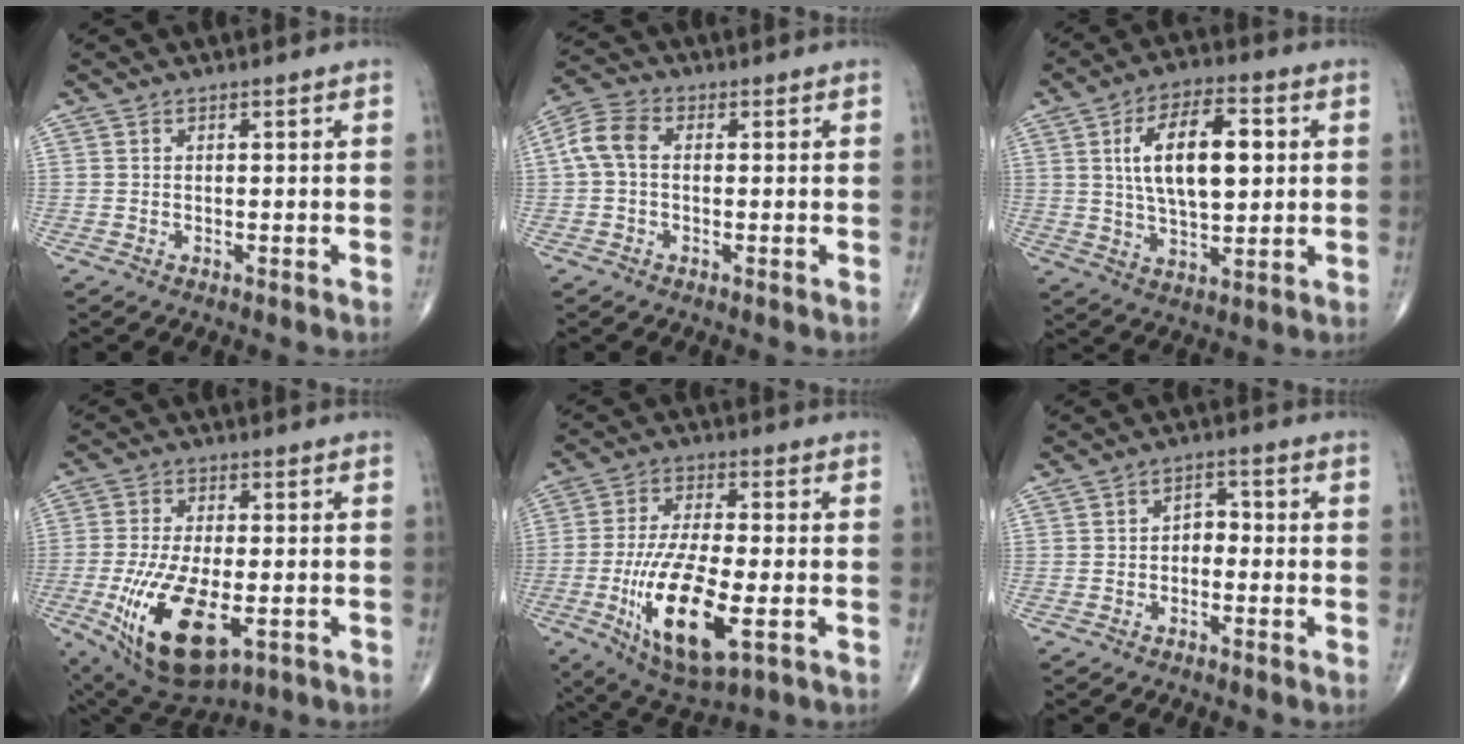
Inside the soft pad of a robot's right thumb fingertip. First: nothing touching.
{"total": 6.0, "force": [0.3, 4.1, 4.4], "torque": [-0.093, 0.019, -0.003]}
{"total": 14.6, "force": [2.7, 6.9, 12.6], "torque": [-0.198, -0.001, 0.048]}
{"total": 16.5, "force": [-5.0, 7.6, 13.8], "torque": [-0.269, -0.009, -0.068]}
{"total": 16.8, "force": [-4.7, 5.8, 15.0], "torque": [-0.291, -0.007, -0.073]}
{"total": 3.0, "force": [-0.9, 2.1, 1.9], "torque": [-0.013, 0.022, -0.026]}